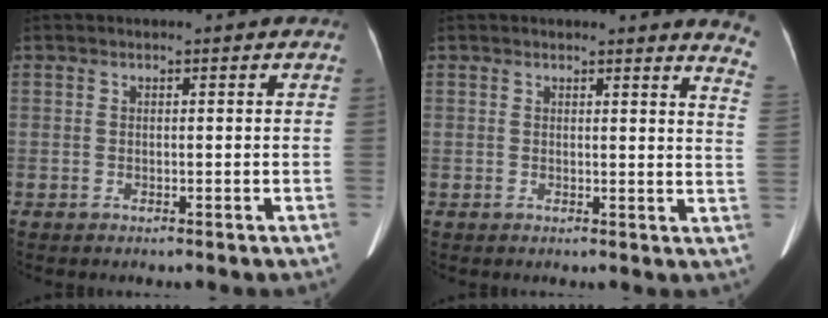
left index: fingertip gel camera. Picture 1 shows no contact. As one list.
[{"total": 6.8, "force": [6.4, -0.4, 2.0], "torque": [-0.016, -0.060, 0.037]}]